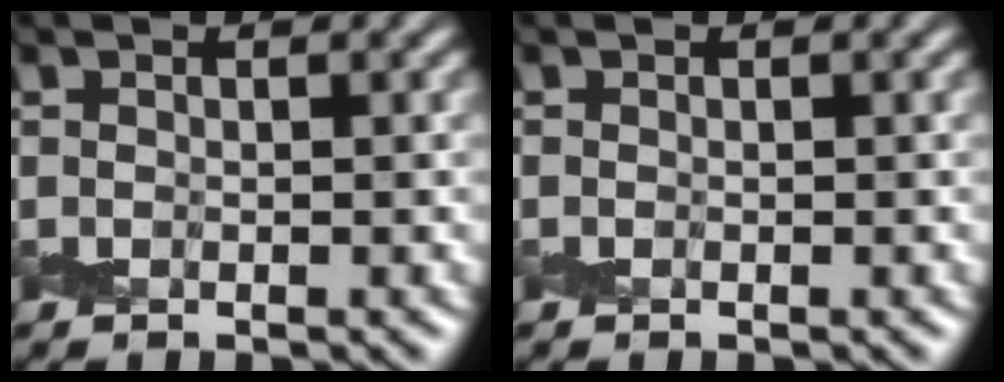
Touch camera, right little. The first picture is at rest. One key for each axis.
{"total": 0.0}